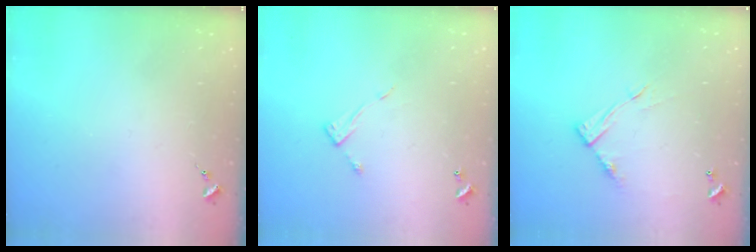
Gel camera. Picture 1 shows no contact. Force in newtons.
{"total": 6.7, "press": 6.7, "slide": 0.2}
{"total": 10.0, "press": 10.0, "slide": 0.5}